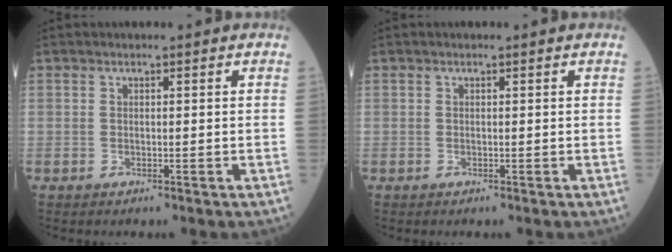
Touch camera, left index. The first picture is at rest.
{"total": 0.0}